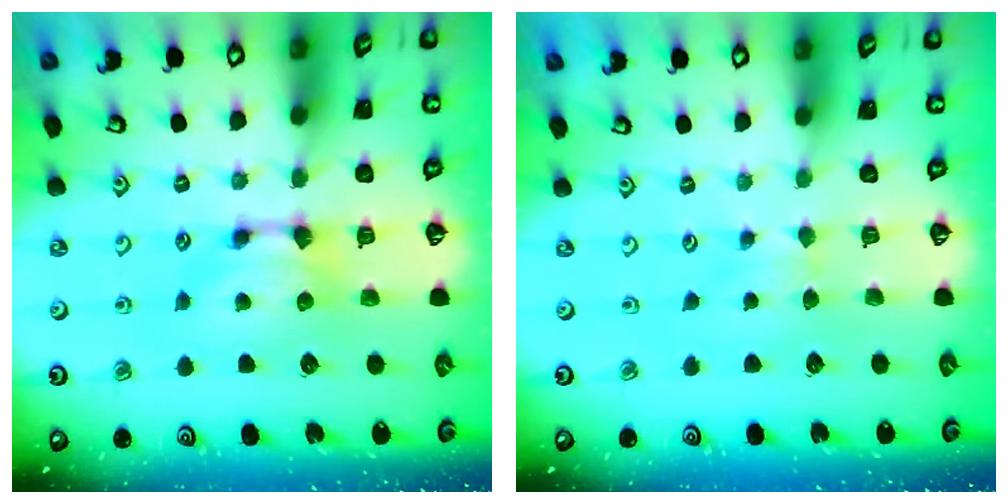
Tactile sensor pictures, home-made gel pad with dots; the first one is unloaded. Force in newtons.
{"total": 2.4, "press": 2.3, "slide": 0.5}